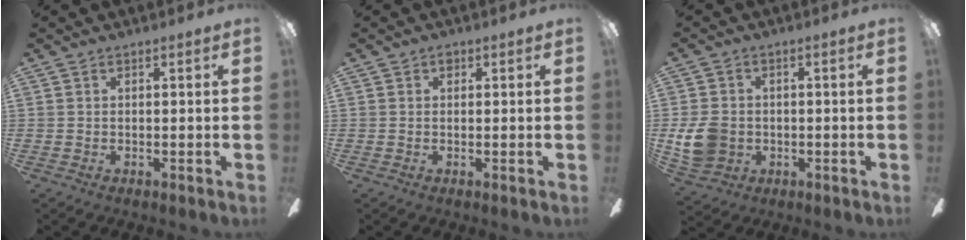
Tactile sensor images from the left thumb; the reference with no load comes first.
{"total": 1.1, "force": [0.6, 0.7, 0.5], "torque": [-0.003, 0.001, 0.009]}
{"total": 8.5, "force": [-0.7, 7.2, 4.5], "torque": [-0.105, 0.016, -0.010]}